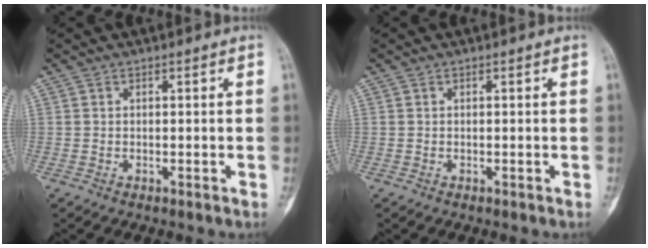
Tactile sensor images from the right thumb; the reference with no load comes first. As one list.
[{"total": 0.0}]